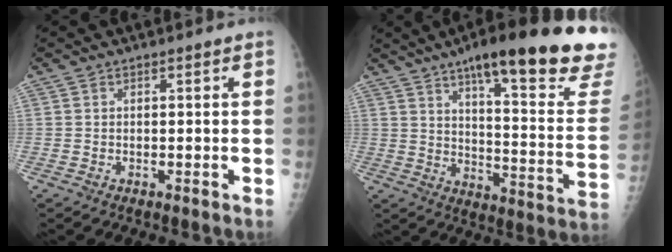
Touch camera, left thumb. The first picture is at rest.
{"total": 28.2, "force": [19.1, 5.1, 20.1], "torque": [-0.242, -0.078, 0.260]}